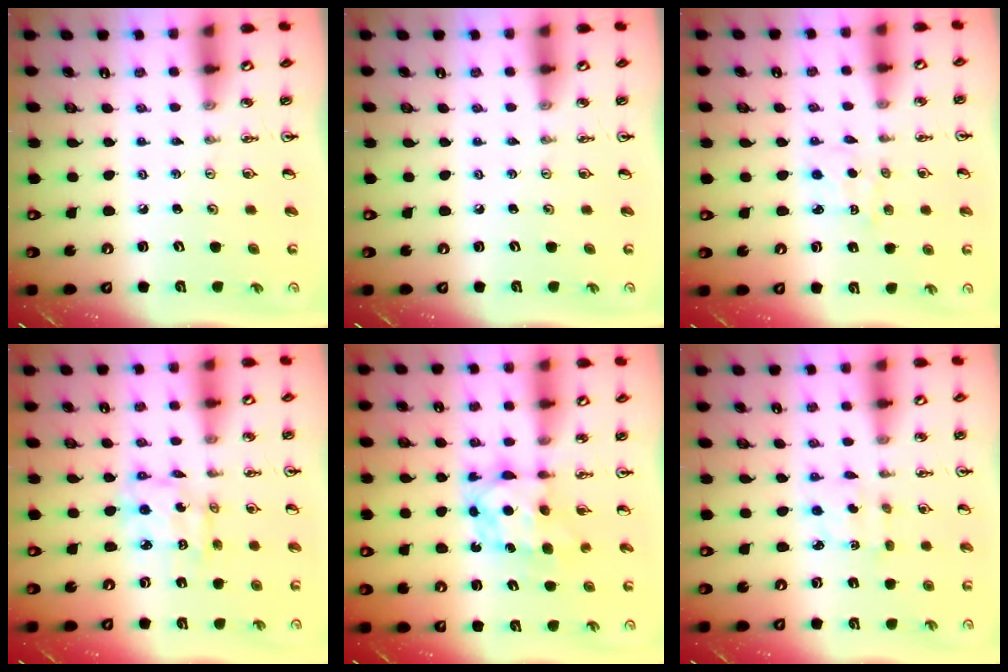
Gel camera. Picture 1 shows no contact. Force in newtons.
{"total": 0.0}
{"total": 2.9, "press": 2.9, "slide": 0.4}
{"total": 6.4, "press": 6.4, "slide": 0.3}
{"total": 7.2, "press": 7.2, "slide": 0.5}
{"total": 2.2, "press": 2.2, "slide": 0.4}